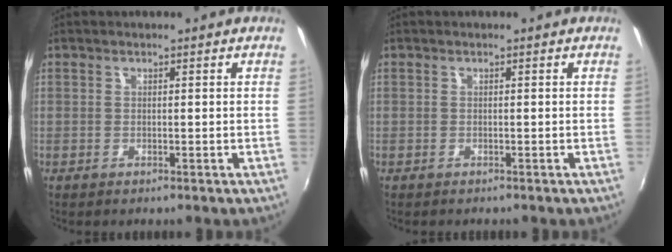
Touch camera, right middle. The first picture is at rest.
{"total": 0.0}